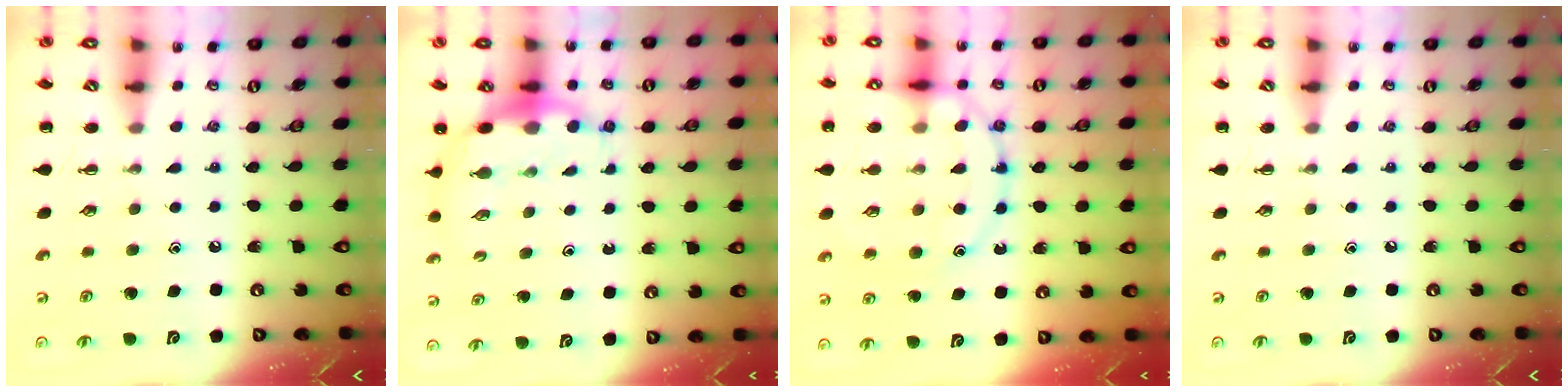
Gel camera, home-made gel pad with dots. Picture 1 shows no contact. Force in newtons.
{"total": 6.7, "press": 6.5, "slide": 1.6}
{"total": 15.9, "press": 15.8, "slide": 1.6}
{"total": 0.0}